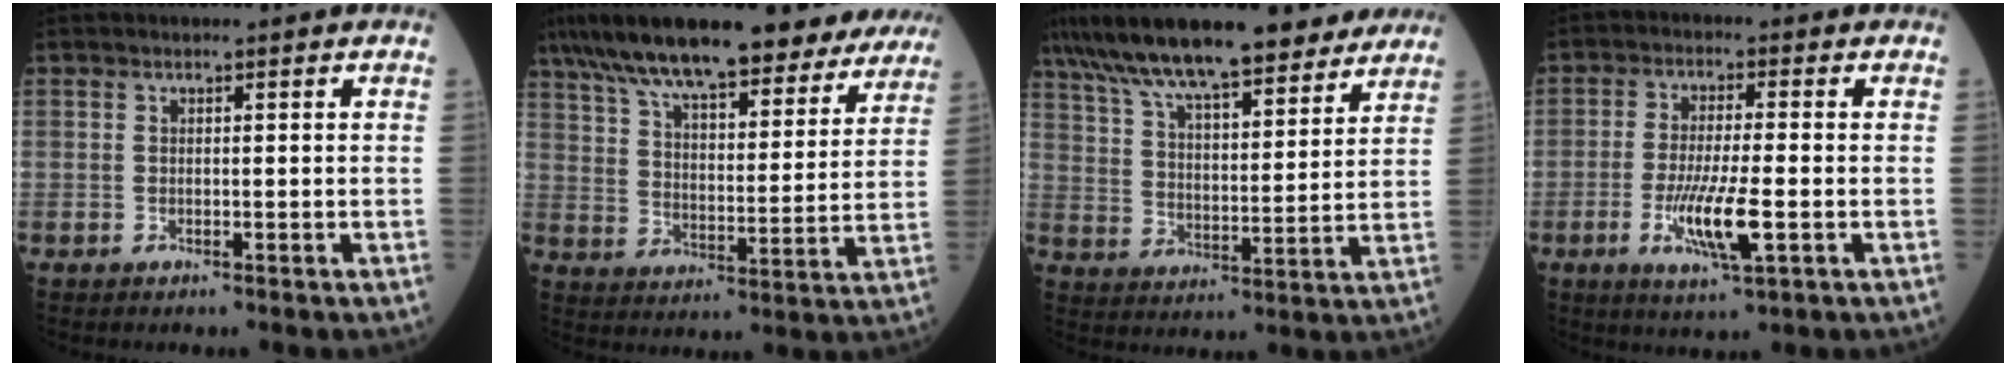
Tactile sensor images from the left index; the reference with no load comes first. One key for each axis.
{"total": 26.7, "fx": 22.1, "fy": 6.4, "fz": 13.5, "tx": -0.220, "ty": 0.028, "tz": 0.305}
{"total": 21.1, "fx": 17.1, "fy": 4.4, "fz": 11.6, "tx": -0.201, "ty": 0.036, "tz": 0.263}
{"total": 7.9, "fx": -2.3, "fy": 0.9, "fz": 7.5, "tx": -0.149, "ty": -0.017, "tz": -0.041}